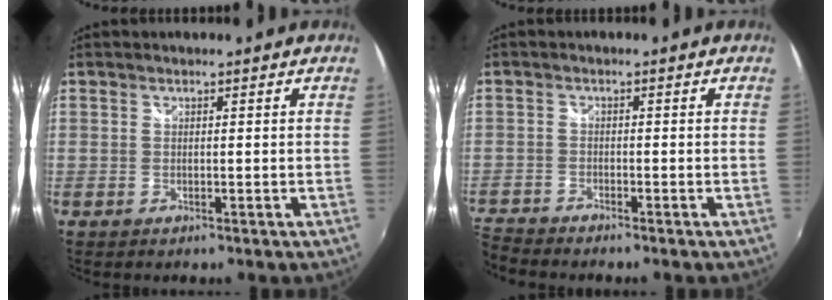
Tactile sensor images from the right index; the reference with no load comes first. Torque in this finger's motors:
{"motor_torque": [0.13, -0.12, 0.05, 0.01]}